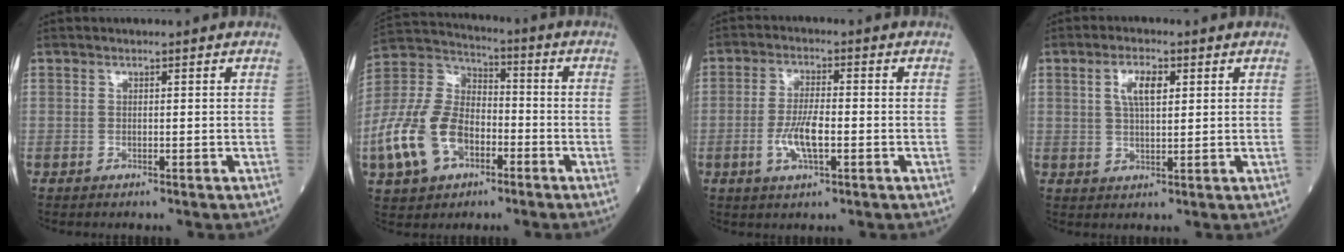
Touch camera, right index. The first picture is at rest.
{"total": 14.5, "force": [-5.4, 9.2, 9.8], "torque": [-0.240, 0.017, -0.099]}
{"total": 5.9, "force": [-1.5, 1.5, 5.5], "torque": [-0.111, 0.000, -0.027]}
{"total": 4.8, "force": [1.7, 1.6, 4.2], "torque": [-0.081, 0.008, 0.031]}